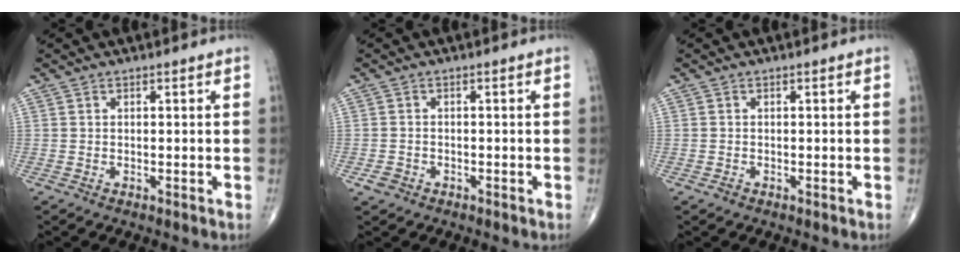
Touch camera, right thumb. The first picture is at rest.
{"total": 1.9, "force": [-1.0, 1.5, 0.6], "torque": [-0.012, 0.008, -0.016]}
{"total": 0.7, "force": [-0.5, 0.6, 0.2], "torque": [-0.004, 0.001, -0.011]}